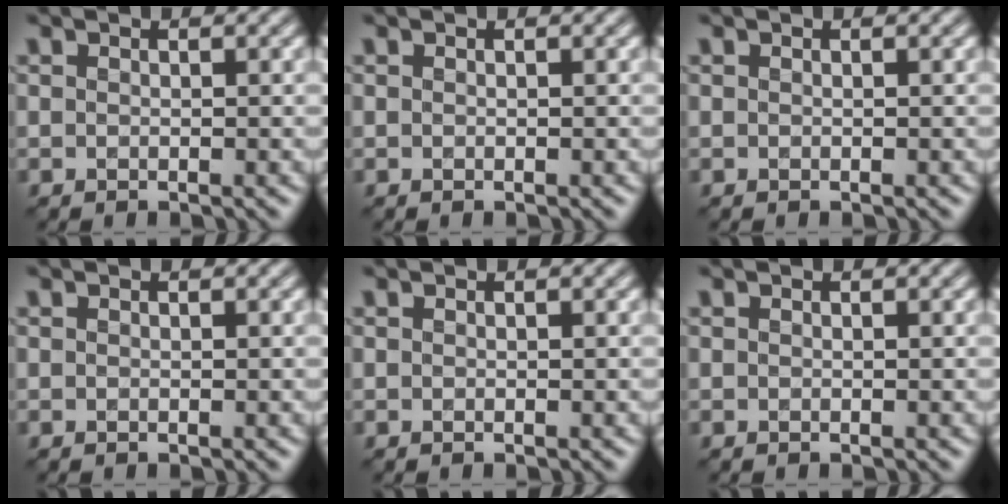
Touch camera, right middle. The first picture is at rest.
{"total": 0.0}
{"total": 0.0}
{"total": 0.0}
{"total": 0.0}
{"total": 0.0}